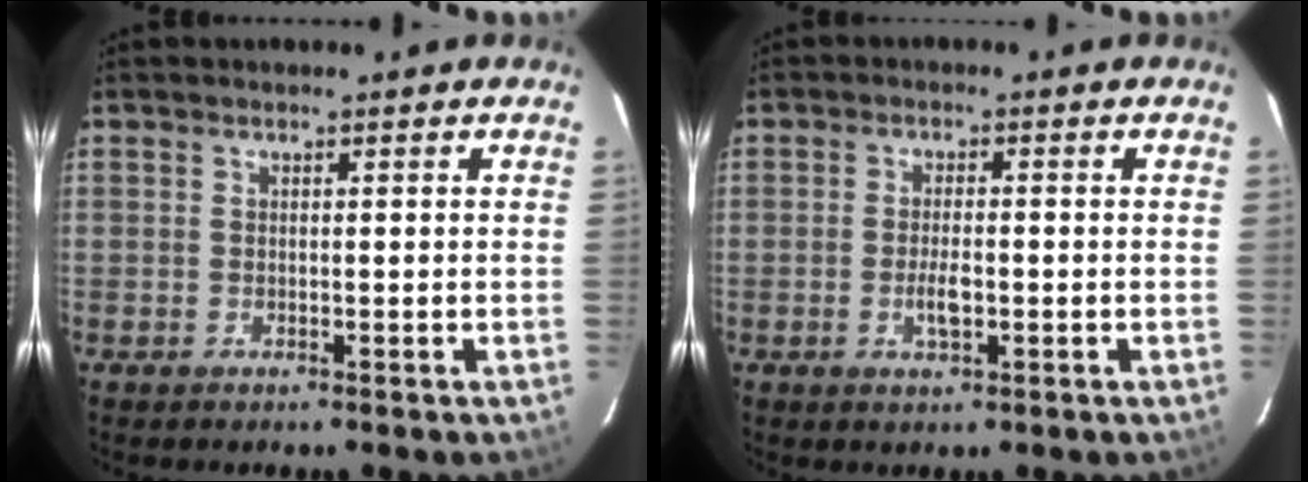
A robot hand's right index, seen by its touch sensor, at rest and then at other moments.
{"total": 3.8, "force": [-1.0, 1.4, 3.4], "torque": [-0.065, -0.003, -0.016]}